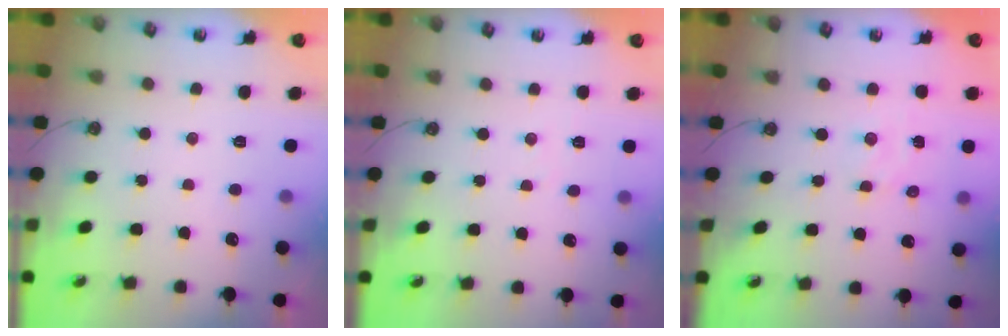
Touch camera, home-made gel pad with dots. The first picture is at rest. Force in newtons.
{"total": 2.8, "press": 2.8, "slide": 0.4}
{"total": 2.6, "press": 2.6, "slide": 0.4}